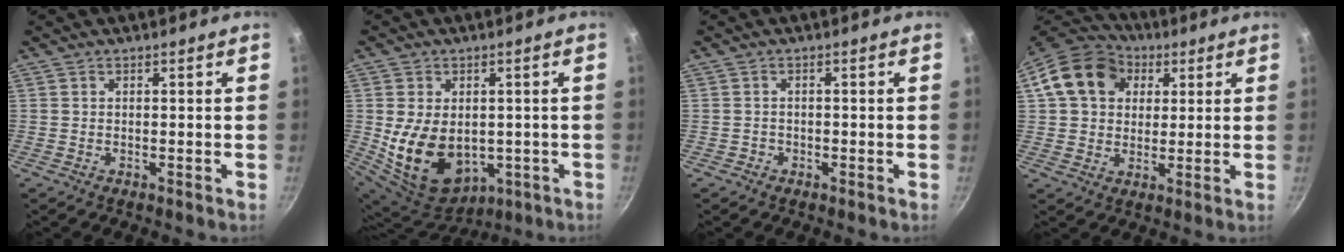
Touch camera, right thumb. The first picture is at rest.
{"total": 15.7, "force": [-1.2, 11.2, 11.0], "torque": [-0.185, -0.013, 0.010]}
{"total": 1.1, "force": [-0.6, 0.9, 0.0], "torque": [0.002, 0.009, -0.008]}
{"total": 15.4, "force": [4.6, 12.1, 8.2], "torque": [-0.130, 0.020, 0.065]}